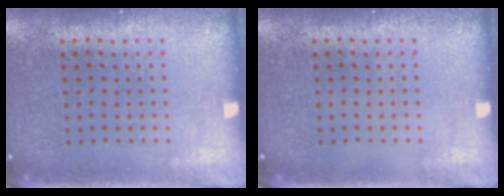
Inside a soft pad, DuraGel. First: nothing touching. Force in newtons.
{"total": 0.0}